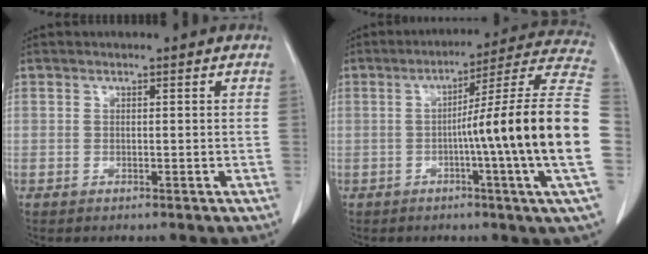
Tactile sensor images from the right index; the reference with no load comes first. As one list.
[{"total": 20.4, "force": [-2.5, -2.9, 20.1], "torque": [-0.228, 0.010, -0.055]}]